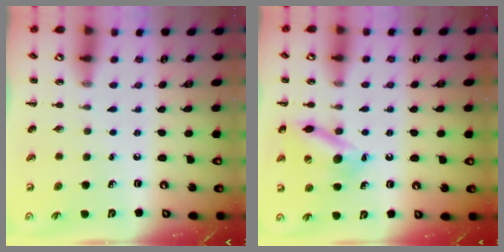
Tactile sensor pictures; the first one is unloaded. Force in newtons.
{"total": 14.0, "press": 13.8, "slide": 2.3}